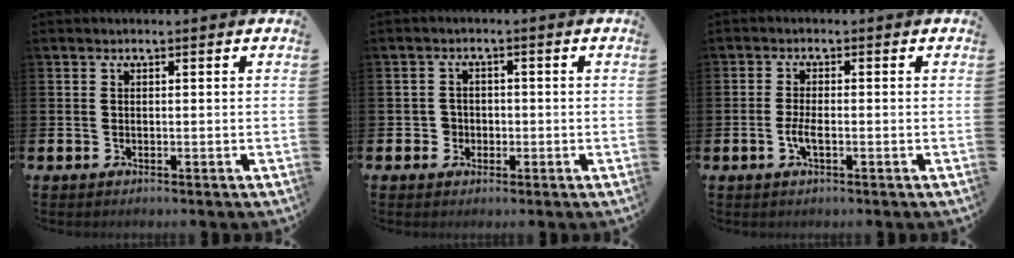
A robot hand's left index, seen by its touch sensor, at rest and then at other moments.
{"total": 2.2, "force": [-0.6, 2.1, 0.3], "torque": [-0.007, 0.004, -0.019]}
{"total": 2.3, "force": [-0.7, 0.7, 2.1], "torque": [-0.031, -0.002, -0.015]}